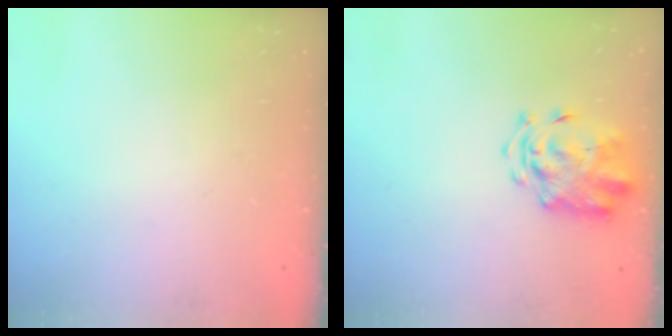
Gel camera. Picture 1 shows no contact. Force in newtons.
{"total": 3.3, "press": 3.2, "slide": 0.8}